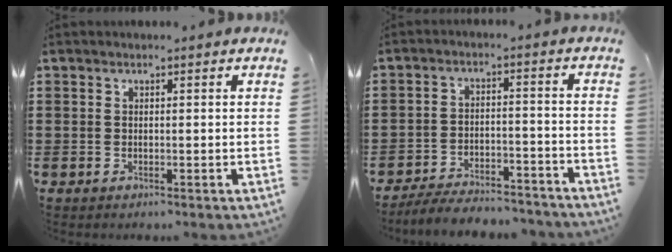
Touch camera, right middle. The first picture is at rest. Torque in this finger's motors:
{"motor_torque": [0.55, 0.17, 0.18, 0.11]}